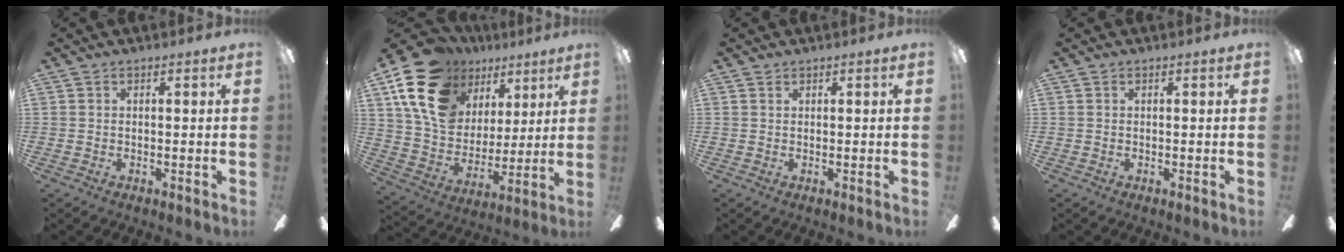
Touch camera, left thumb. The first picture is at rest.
{"total": 20.8, "force": [10.5, 14.7, 10.2], "torque": [-0.210, -0.035, 0.198]}
{"total": 0.6, "force": [0.5, 0.3, 0.2], "torque": [-0.005, 0.002, 0.009]}
{"total": 0.0}